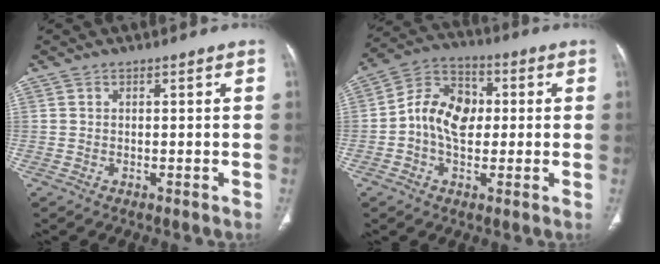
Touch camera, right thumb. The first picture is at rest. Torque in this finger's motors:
{"motor_torque": [0.13, 0.14, 0.01, -0.01, 0.06]}